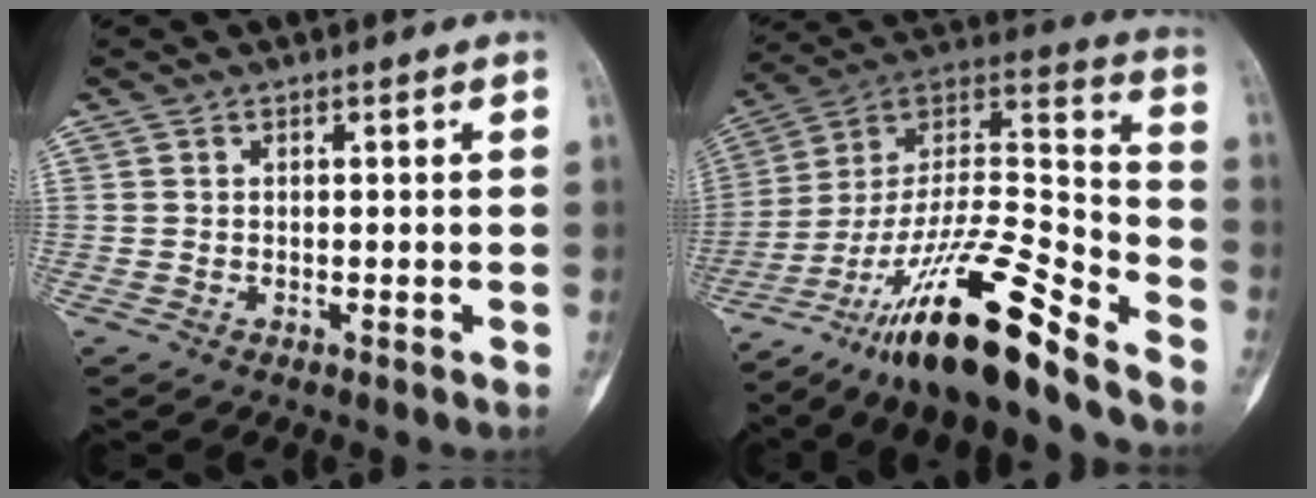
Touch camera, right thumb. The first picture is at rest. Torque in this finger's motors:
{"motor_torque": [3.33, 1.40, 0.98, -1.79, 0.53]}